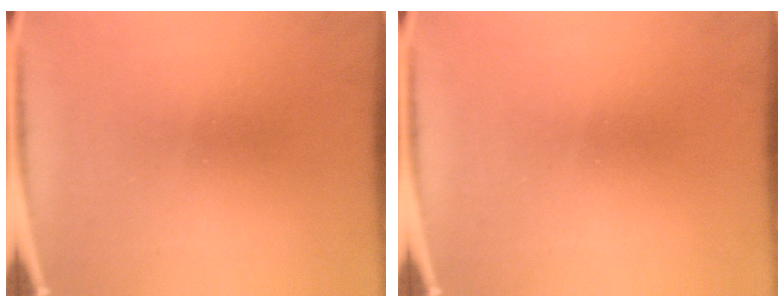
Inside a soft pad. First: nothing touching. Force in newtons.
{"total": 0.0}